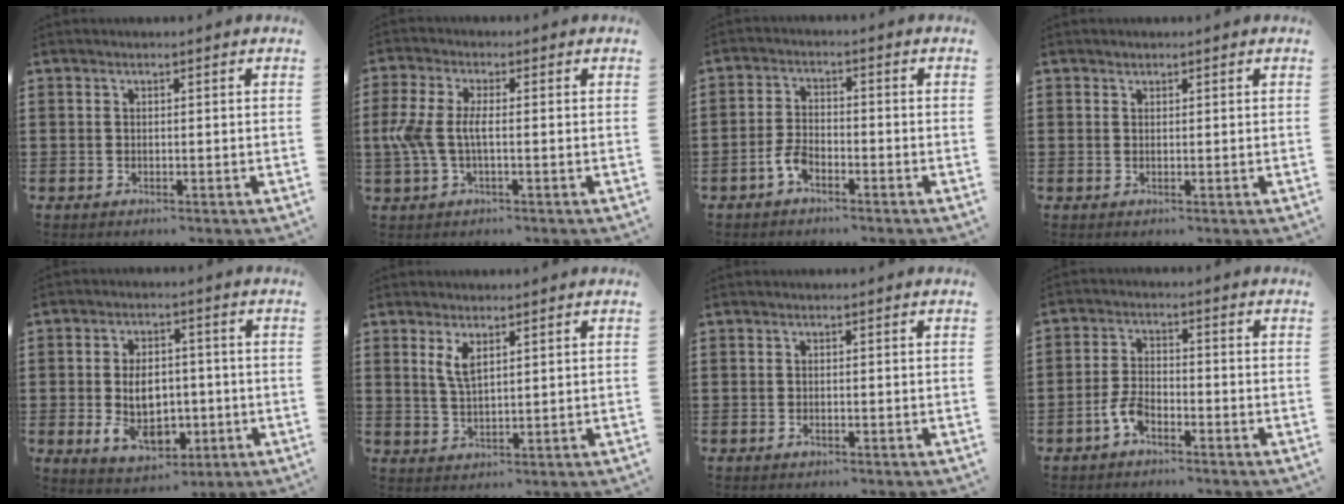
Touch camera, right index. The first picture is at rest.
{"total": 5.3, "force": [-0.7, 2.1, 4.8], "torque": [-0.130, -0.009, -0.026]}
{"total": 3.5, "force": [-2.2, 1.4, 2.4], "torque": [-0.065, -0.006, -0.046]}
{"total": 0.6, "force": [0.6, 0.2, 0.0], "torque": [0.000, -0.001, 0.012]}
{"total": 8.2, "force": [-1.1, 5.4, 6.1], "torque": [-0.093, -0.004, -0.025]}
{"total": 3.4, "force": [1.8, 1.1, 2.6], "torque": [-0.057, 0.003, 0.032]}
{"total": 0.5, "force": [-0.3, 0.2, 0.4], "torque": [-0.008, -0.005, -0.005]}
{"total": 4.0, "force": [-2.5, 1.6, 2.7], "torque": [-0.076, -0.006, -0.053]}